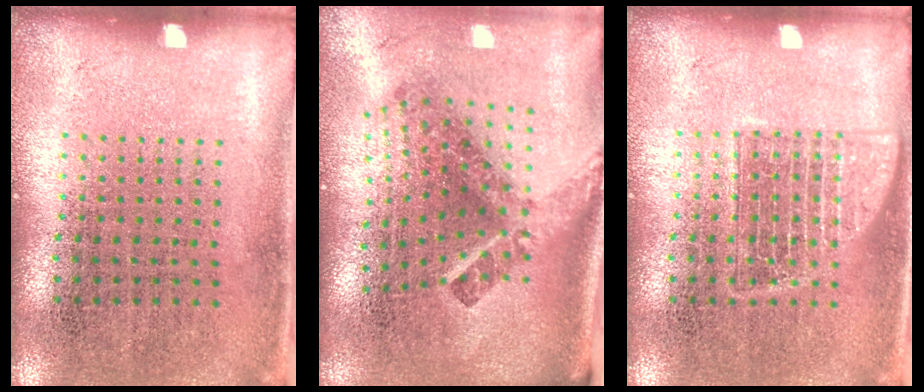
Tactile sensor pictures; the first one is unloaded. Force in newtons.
{"total": 2.7, "press": 1.6, "slide": 2.1}
{"total": 2.2, "press": 2.1, "slide": 0.5}